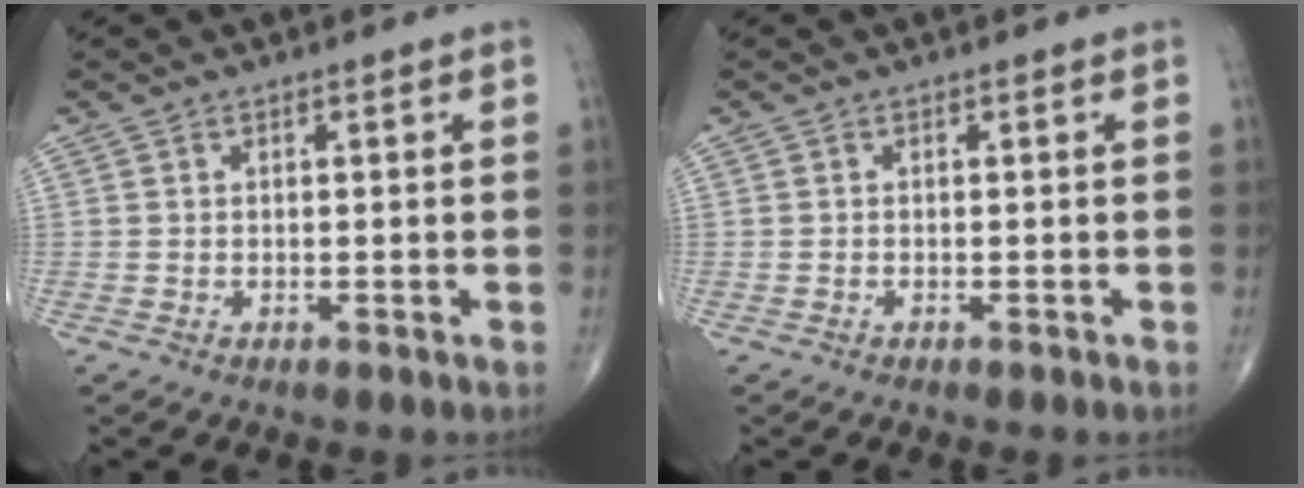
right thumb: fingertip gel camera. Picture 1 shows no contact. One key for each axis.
{"total": 0.0}